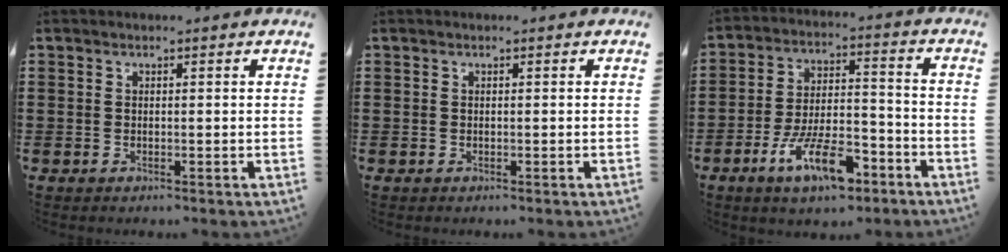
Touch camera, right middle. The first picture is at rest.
{"total": 0.0}
{"total": 10.6, "force": [-6.3, 3.6, 7.7], "torque": [-0.148, 0.010, -0.117]}